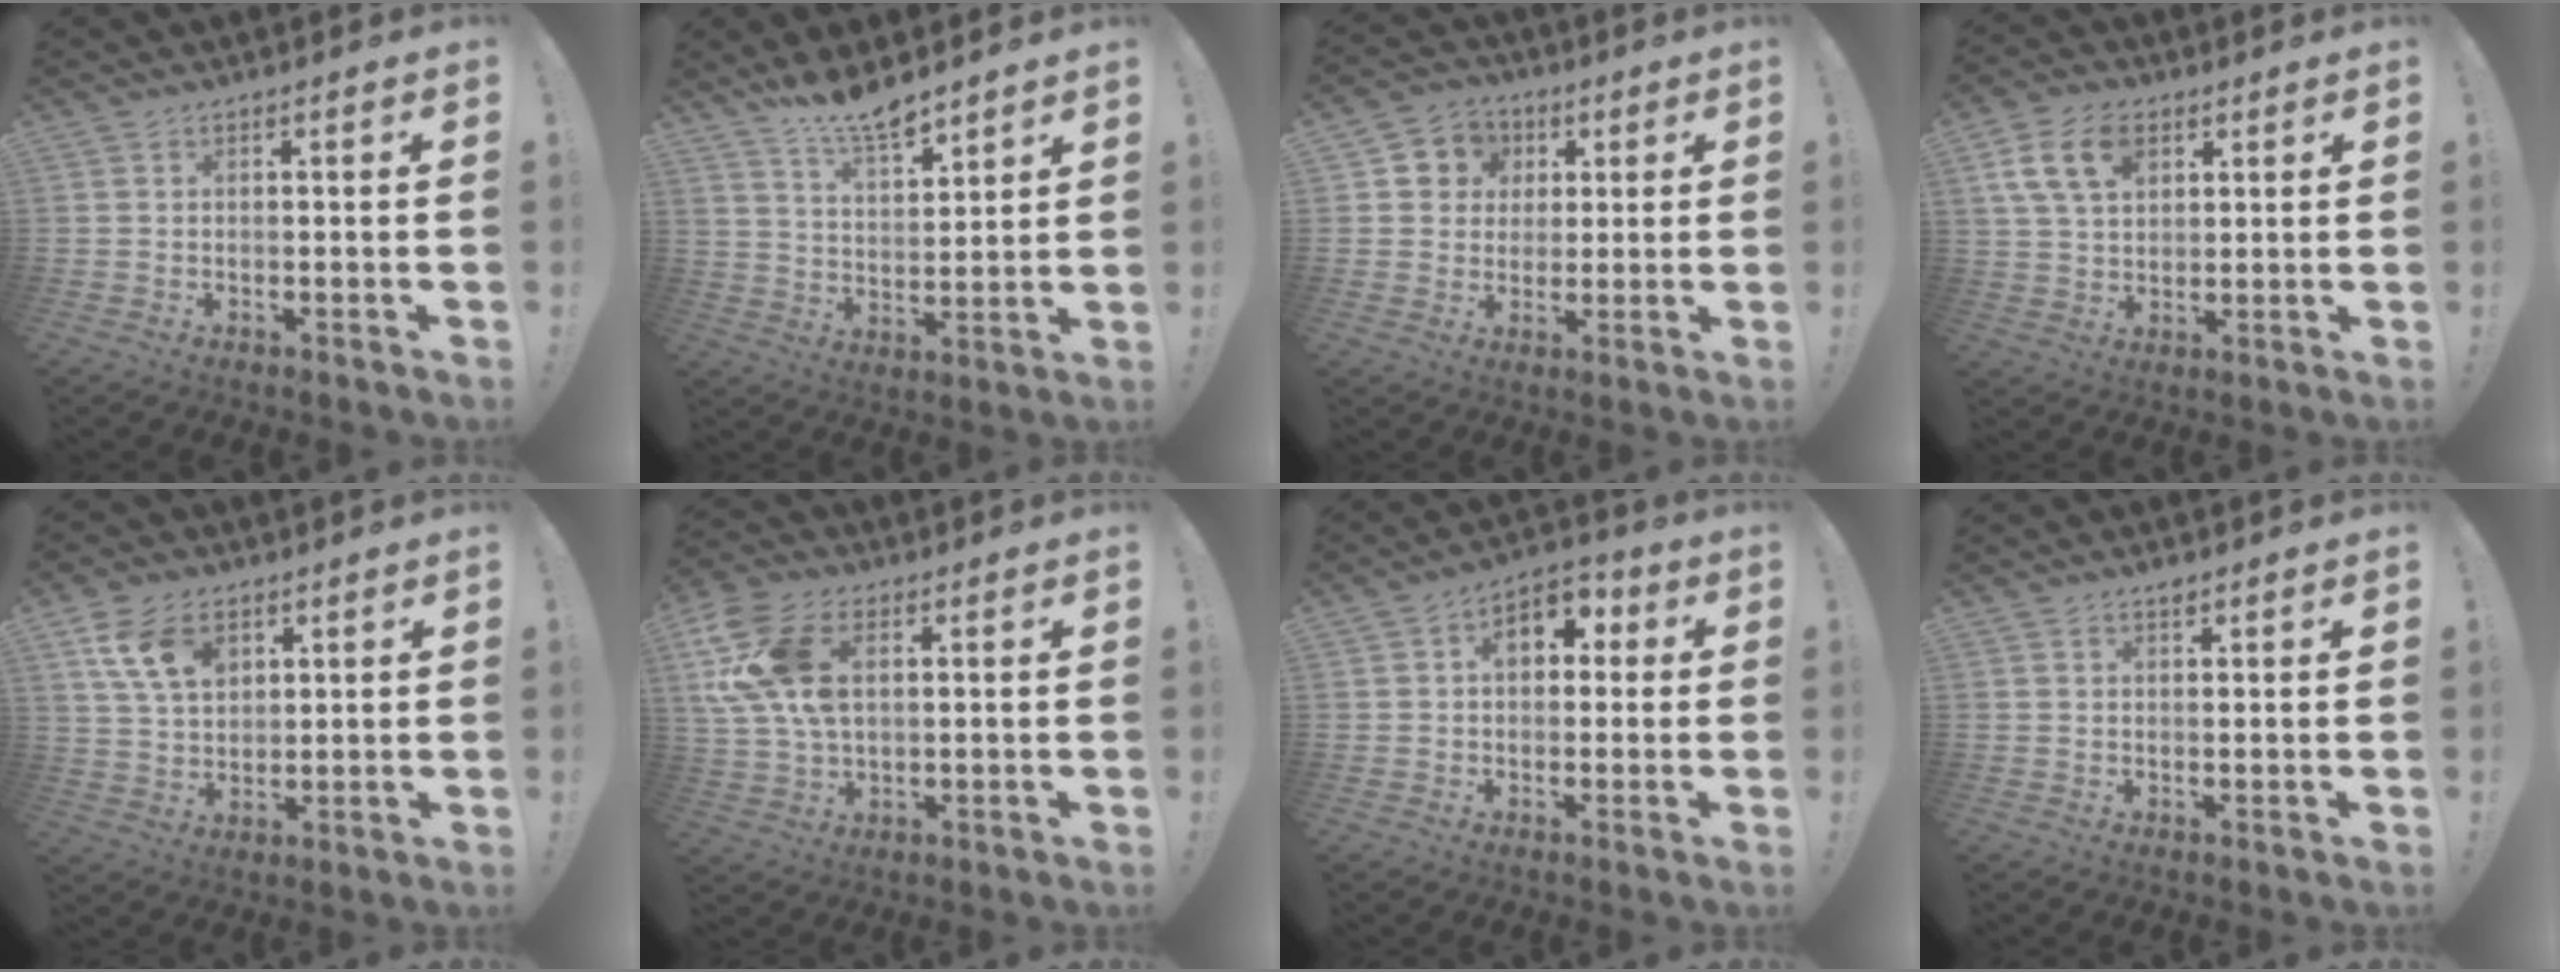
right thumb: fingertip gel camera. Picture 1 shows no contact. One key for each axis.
{"total": 9.7, "fx": 8.6, "fy": 2.0, "fz": 4.0, "tx": -0.071, "ty": -0.067, "tz": 0.158}
{"total": 8.0, "fx": 1.4, "fy": 7.6, "fz": 1.9, "tx": -0.024, "ty": -0.005, "tz": 0.033}
{"total": 12.6, "fx": 5.5, "fy": 8.4, "fz": 7.6, "tx": -0.134, "ty": -0.007, "tz": 0.105}
{"total": 11.7, "fx": 5.8, "fy": 7.6, "fz": 6.7, "tx": -0.119, "ty": -0.017, "tz": 0.112}
{"total": 16.5, "fx": 4.4, "fy": 10.6, "fz": 11.8, "tx": -0.245, "ty": -0.003, "tz": 0.083}
{"total": 8.7, "fx": 2.1, "fy": 6.0, "fz": 6.0, "tx": -0.086, "ty": 0.006, "tz": 0.039}
{"total": 1.4, "fx": 1.3, "fy": 0.3, "fz": 0.4, "tx": 0.008, "ty": -0.010, "tz": 0.021}